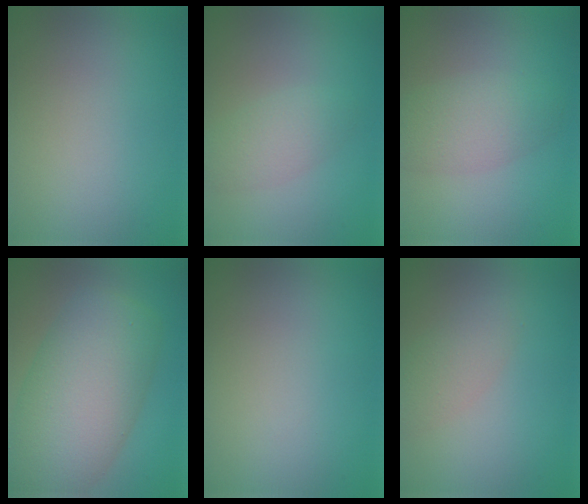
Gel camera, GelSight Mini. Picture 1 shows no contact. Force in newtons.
{"total": 2.4, "press": 2.4, "slide": 0.1}
{"total": 2.4, "press": 2.4, "slide": 0.2}
{"total": 10.3, "press": 10.3, "slide": 0.3}
{"total": 0.0}
{"total": 2.2, "press": 2.2, "slide": 0.1}